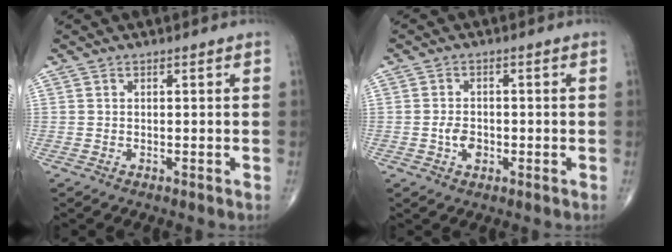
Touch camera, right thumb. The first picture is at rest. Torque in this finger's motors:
{"motor_torque": [0.50, 0.39, 0.11, -0.27, 0.12]}